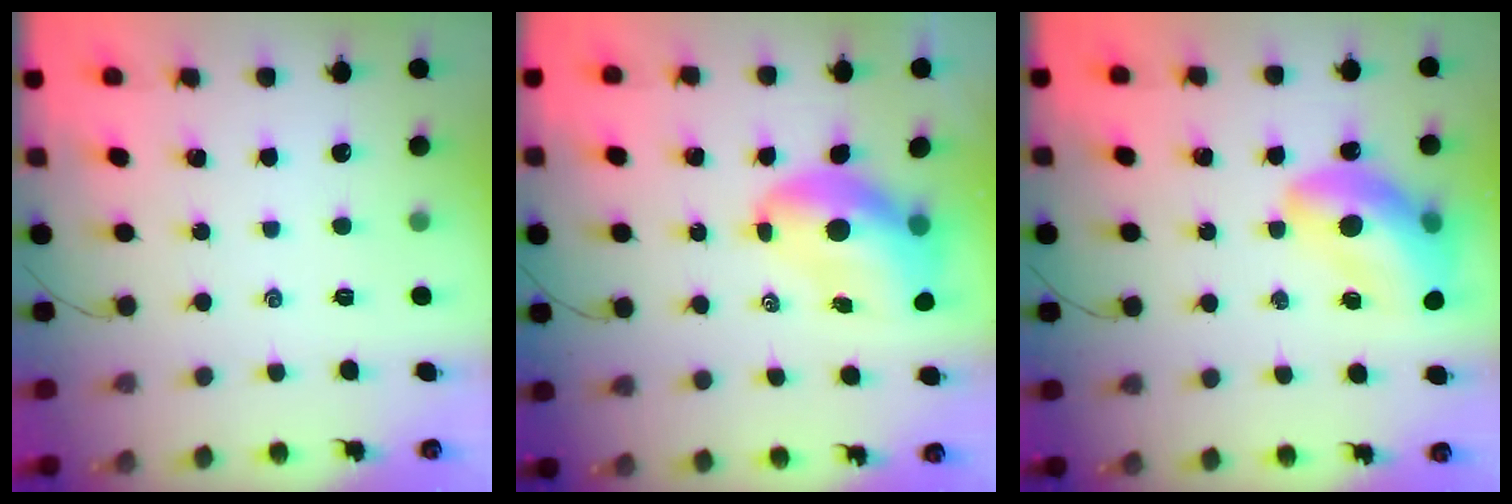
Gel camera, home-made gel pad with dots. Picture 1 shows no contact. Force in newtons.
{"total": 9.4, "press": 8.9, "slide": 3.0}
{"total": 15.9, "press": 15.3, "slide": 4.6}